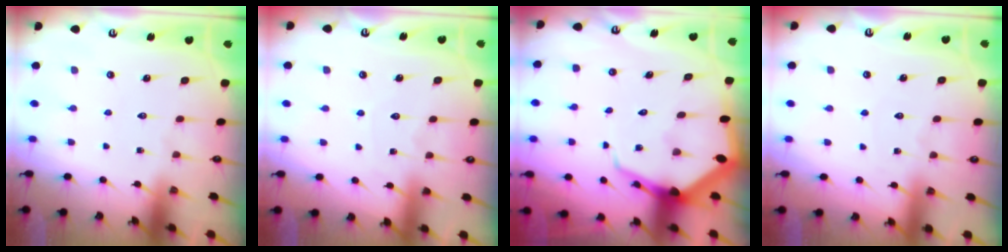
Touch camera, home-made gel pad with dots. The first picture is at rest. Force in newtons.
{"total": 3.5, "press": 3.5, "slide": 0.5}
{"total": 7.2, "press": 7.1, "slide": 0.8}
{"total": 2.6, "press": 2.6, "slide": 0.4}